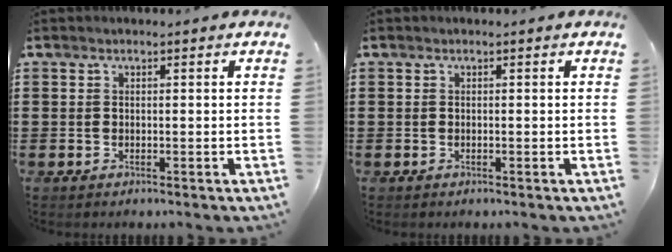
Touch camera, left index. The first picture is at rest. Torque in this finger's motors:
{"motor_torque": [-0.18, 0.05, 0.03, -0.01]}